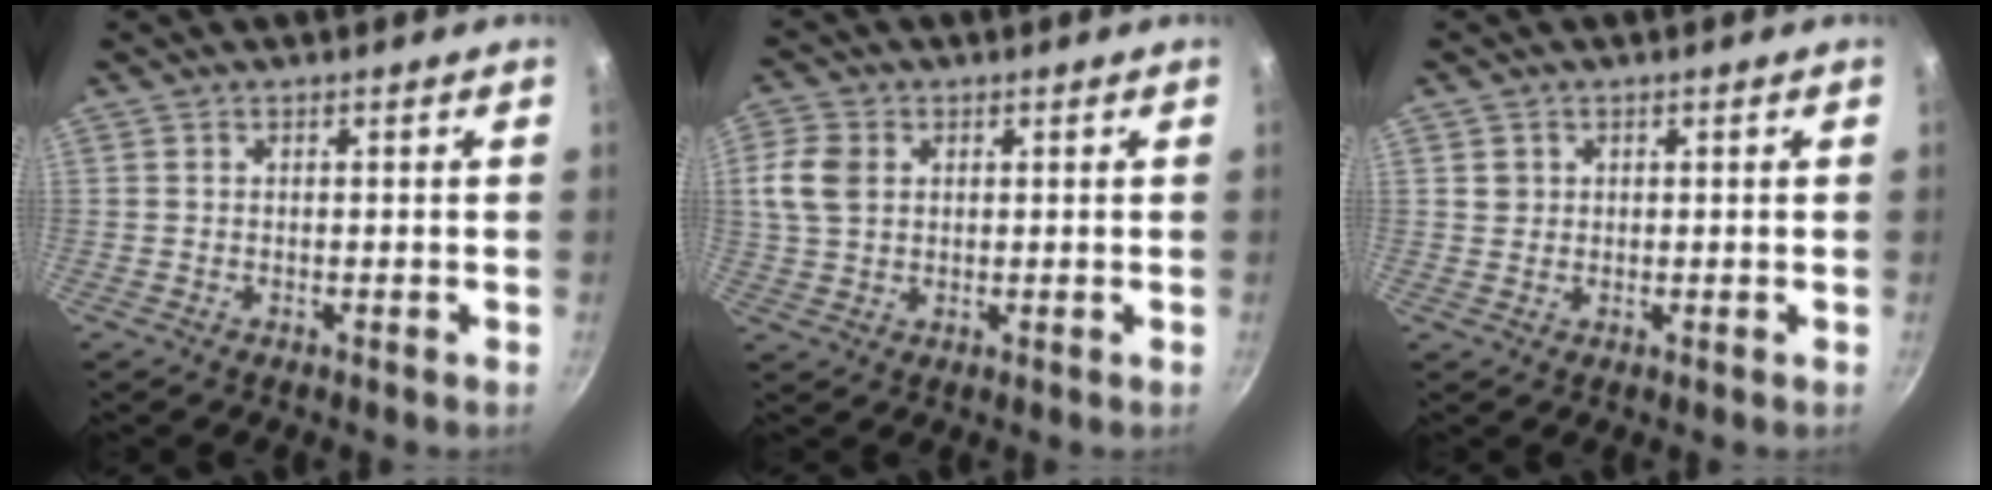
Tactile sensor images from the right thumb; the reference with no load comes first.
{"total": 6.9, "force": [1.5, 5.2, 4.3], "torque": [-0.079, 0.005, 0.028]}
{"total": 2.0, "force": [0.5, 1.9, 0.5], "torque": [0.002, 0.005, 0.008]}